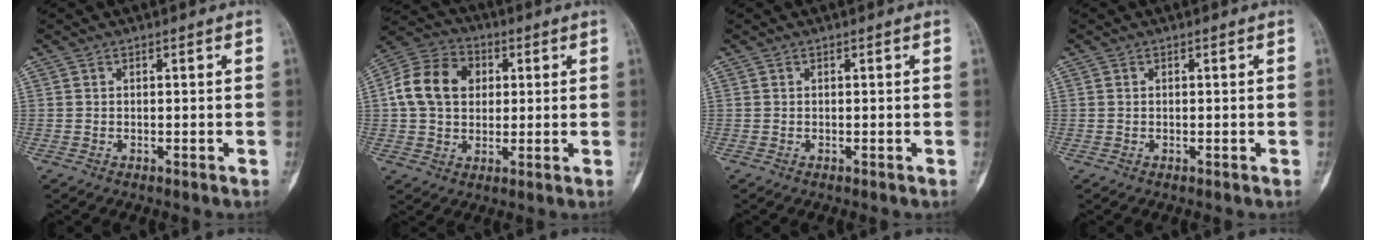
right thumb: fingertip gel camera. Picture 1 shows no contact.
{"total": 12.6, "force": [2.0, 9.7, 7.8], "torque": [-0.123, 0.016, 0.027]}
{"total": 0.0}
{"total": 0.0}